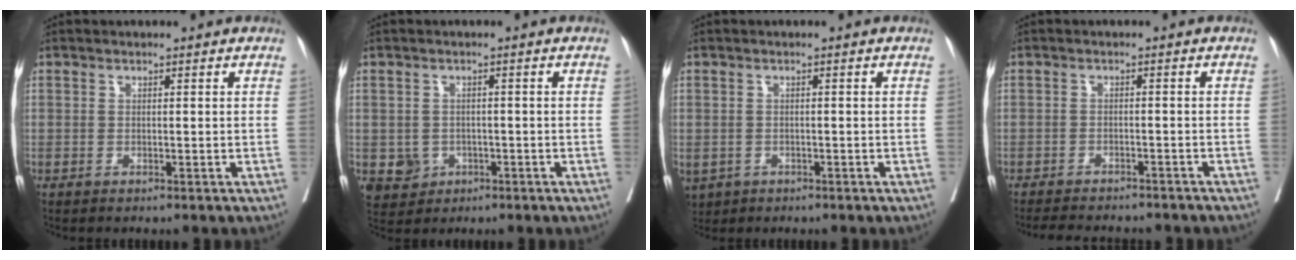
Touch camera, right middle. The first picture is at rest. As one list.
[{"total": 4.0, "force": [-1.2, 3.7, 0.8], "torque": [-0.008, 0.005, -0.011]}, {"total": 6.0, "force": [-2.8, 4.8, 2.2], "torque": [-0.063, -0.005, -0.038]}, {"total": 11.5, "force": [-10.3, 2.7, 4.4], "torque": [-0.065, -0.008, -0.127]}]